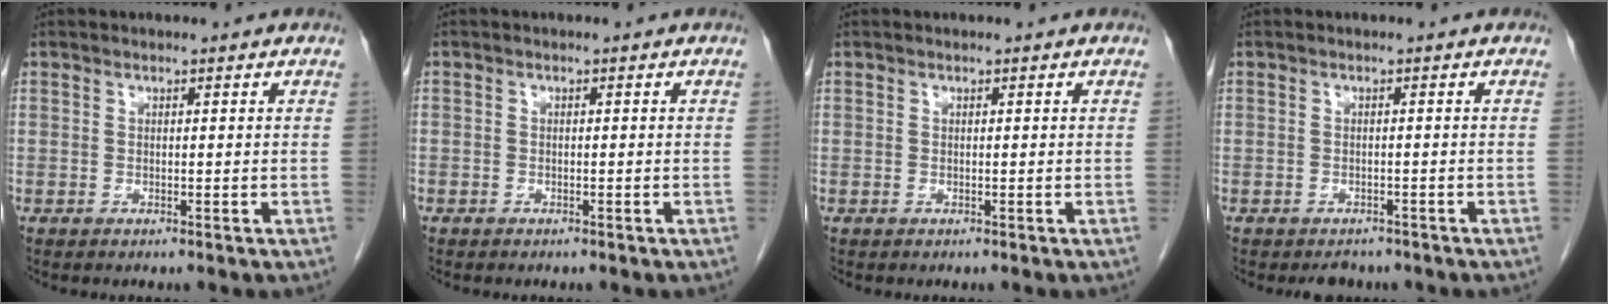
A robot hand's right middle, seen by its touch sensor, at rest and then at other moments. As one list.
[{"total": 0.7, "force": [-0.5, 0.6, 0.0], "torque": [-0.003, 0.005, -0.009]}, {"total": 0.0}, {"total": 2.5, "force": [-2.1, 1.2, 0.4], "torque": [-0.012, -0.001, -0.029]}]